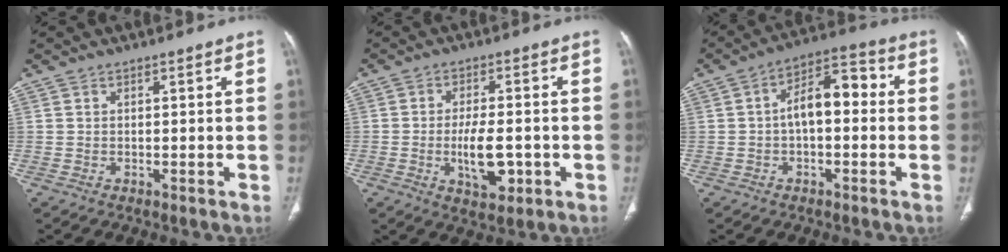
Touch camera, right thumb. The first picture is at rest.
{"total": 8.2, "force": [-1.9, 3.9, 7.0], "torque": [-0.104, 0.002, -0.021]}
{"total": 9.4, "force": [0.0, 5.0, 7.9], "torque": [-0.112, 0.038, -0.008]}